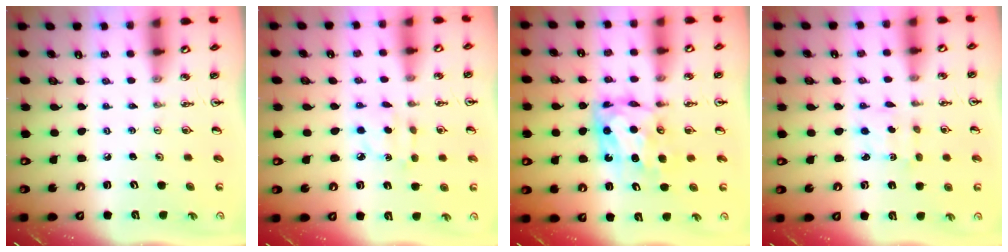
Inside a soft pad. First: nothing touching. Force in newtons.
{"total": 2.8, "press": 2.8, "slide": 0.4}
{"total": 7.8, "press": 7.7, "slide": 0.7}
{"total": 2.7, "press": 2.7, "slide": 0.5}